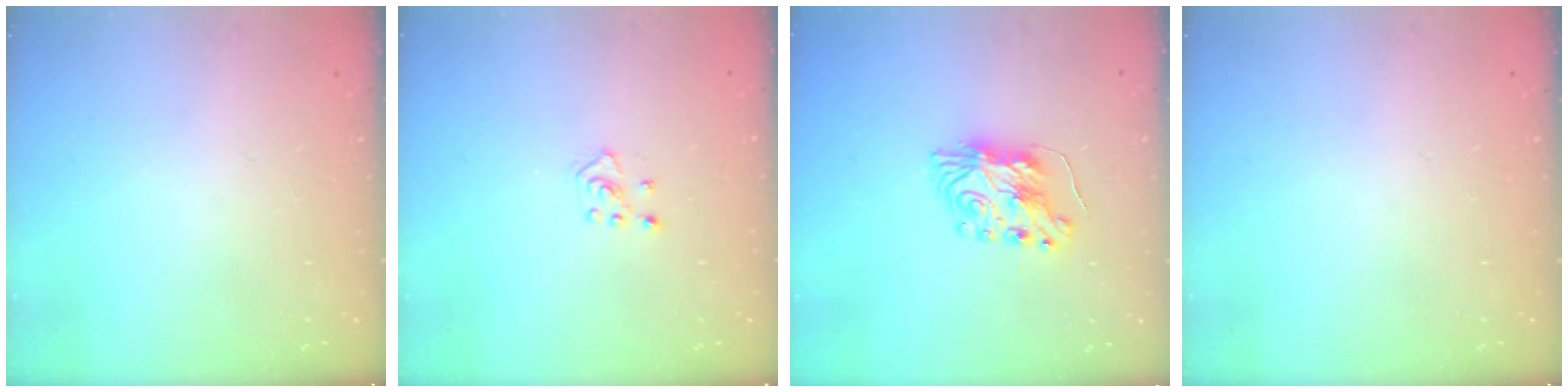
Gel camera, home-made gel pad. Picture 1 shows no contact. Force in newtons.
{"total": 4.0, "press": 4.0, "slide": 0.5}
{"total": 8.6, "press": 8.6, "slide": 0.5}
{"total": 0.0}